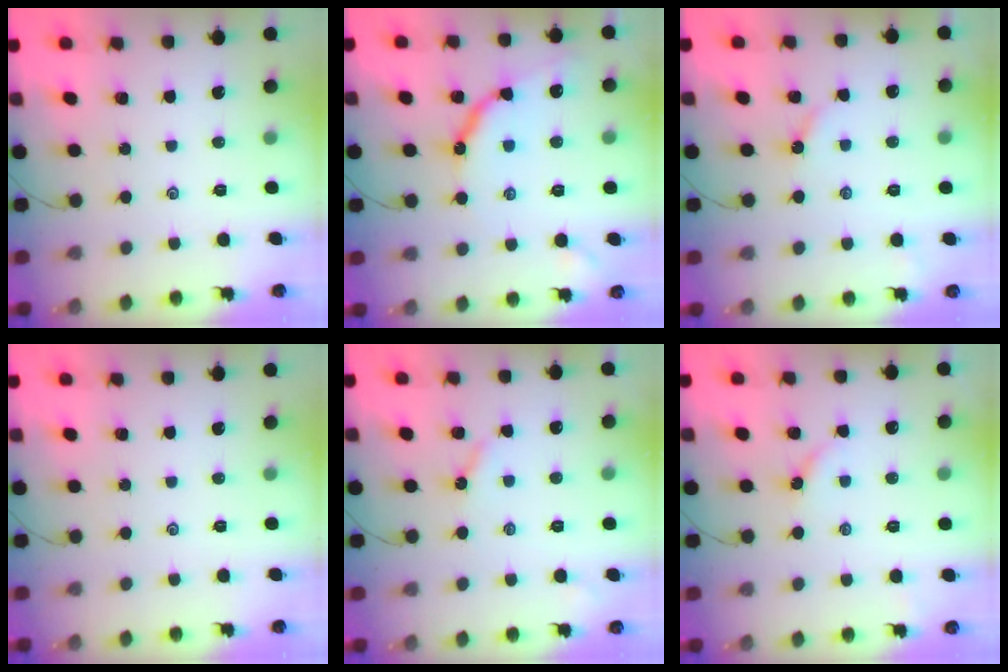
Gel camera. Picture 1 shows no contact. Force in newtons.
{"total": 9.6, "press": 9.6, "slide": 1.0}
{"total": 2.6, "press": 2.6, "slide": 0.3}
{"total": 0.0}
{"total": 3.9, "press": 3.8, "slide": 0.6}
{"total": 2.7, "press": 2.7, "slide": 0.4}